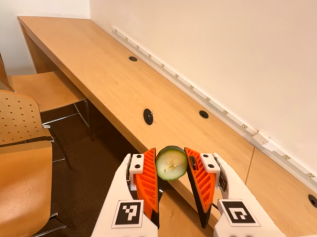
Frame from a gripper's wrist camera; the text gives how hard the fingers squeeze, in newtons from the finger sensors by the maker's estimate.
{"total": 10.3, "left": 10.9, "right": 9.6}